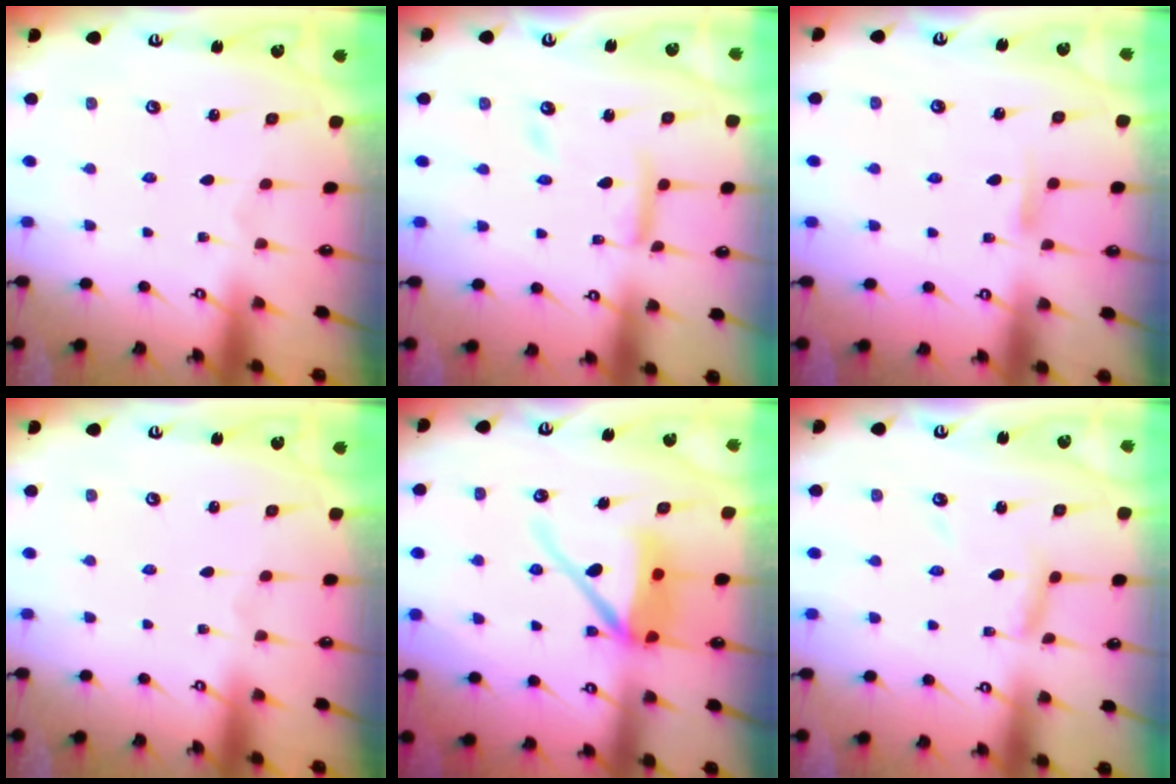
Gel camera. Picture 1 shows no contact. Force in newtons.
{"total": 11.6, "press": 11.5, "slide": 1.1}
{"total": 4.8, "press": 4.8, "slide": 0.6}
{"total": 0.0}
{"total": 11.5, "press": 11.4, "slide": 1.5}
{"total": 5.1, "press": 5.1, "slide": 0.5}